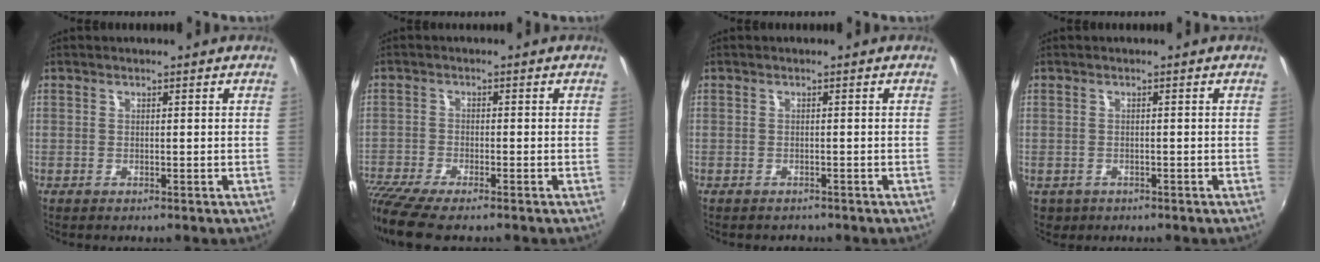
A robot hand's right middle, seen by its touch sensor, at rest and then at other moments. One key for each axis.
{"total": 9.7, "fx": -8.0, "fy": 1.4, "fz": 5.4, "tx": -0.138, "ty": -0.044, "tz": -0.145}
{"total": 1.4, "fx": -1.2, "fy": 0.8, "fz": 0.3, "tx": -0.009, "ty": -0.005, "tz": -0.016}
{"total": 2.8, "fx": -1.1, "fy": 2.3, "fz": 1.1, "tx": -0.027, "ty": -0.004, "tz": -0.011}